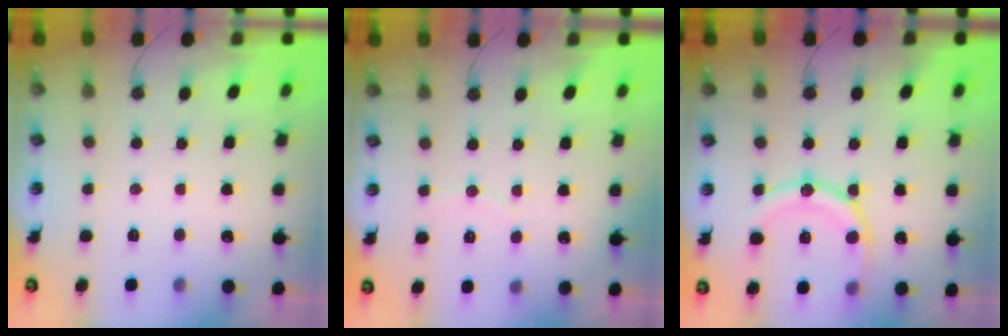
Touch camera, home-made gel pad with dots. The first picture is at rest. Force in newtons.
{"total": 2.6, "press": 2.6, "slide": 0.2}
{"total": 16.3, "press": 16.2, "slide": 1.8}